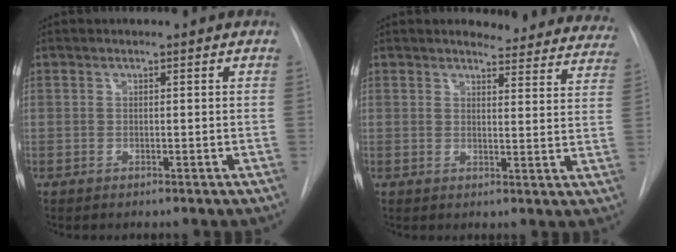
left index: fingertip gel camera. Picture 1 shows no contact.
{"total": 16.7, "force": [15.9, 4.0, 3.4], "torque": [-0.005, -0.063, 0.153]}